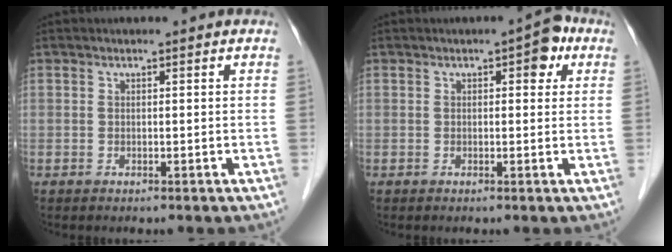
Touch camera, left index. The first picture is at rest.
{"total": 3.7, "force": [1.5, 1.6, 2.9], "torque": [-0.028, 0.016, 0.011]}